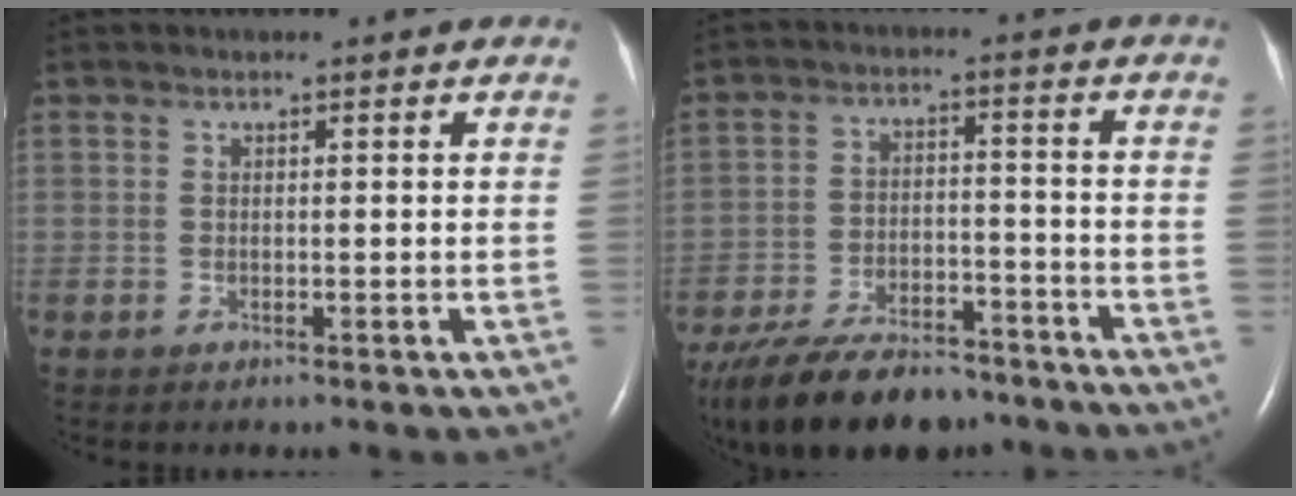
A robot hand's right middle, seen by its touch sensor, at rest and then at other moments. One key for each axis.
{"total": 15.8, "fx": -12.8, "fy": 5.6, "fz": 7.4, "tx": -0.150, "ty": -0.008, "tz": -0.207}